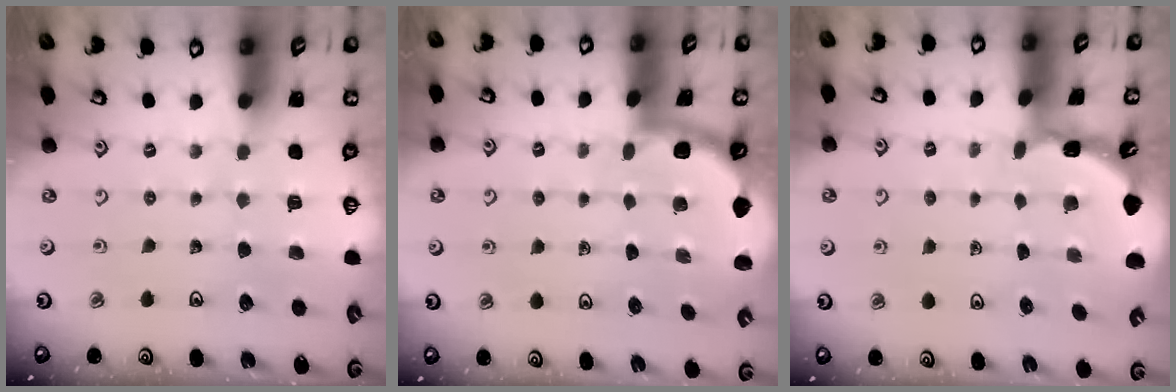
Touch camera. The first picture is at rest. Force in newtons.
{"total": 1.8, "press": 1.7, "slide": 0.0}
{"total": 1.6, "press": 1.6, "slide": 0.1}